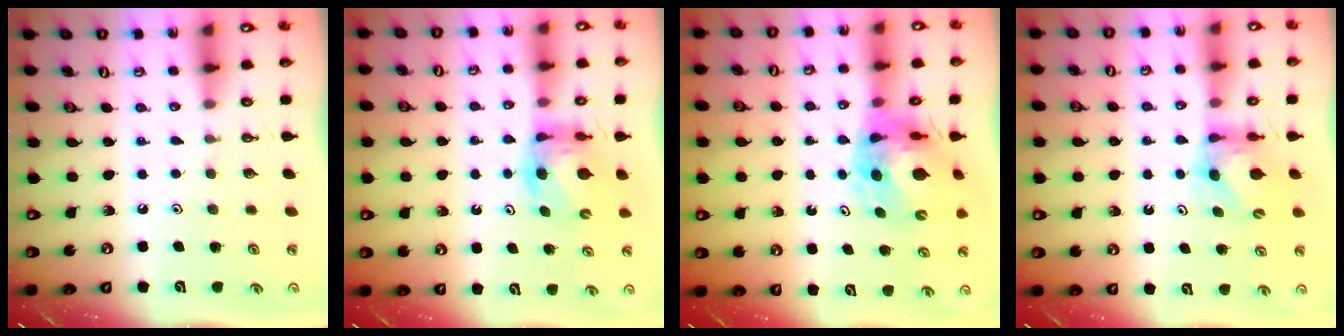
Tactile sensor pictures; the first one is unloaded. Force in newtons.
{"total": 5.6, "press": 5.6, "slide": 0.5}
{"total": 10.4, "press": 10.4, "slide": 1.0}
{"total": 6.1, "press": 6.1, "slide": 0.5}